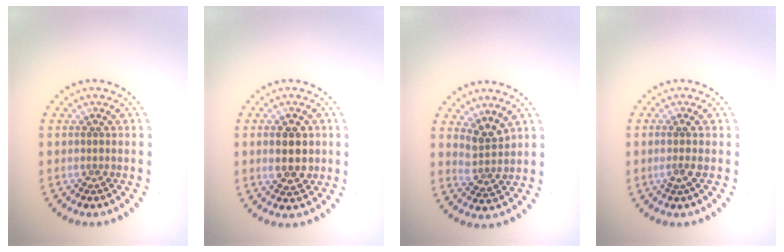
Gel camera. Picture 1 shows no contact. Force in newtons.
{"total": 3.3, "press": 3.3, "slide": 0.3}
{"total": 2.4, "press": 1.9, "slide": 1.5}
{"total": 1.4, "press": 1.1, "slide": 0.9}